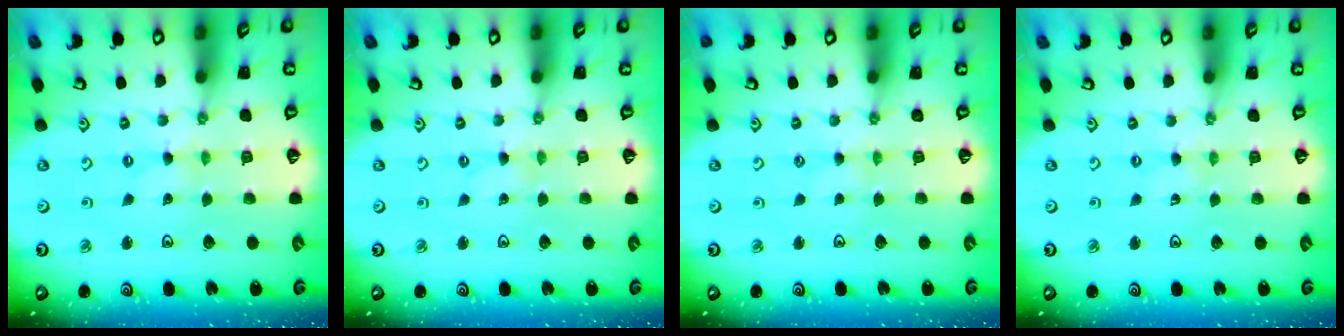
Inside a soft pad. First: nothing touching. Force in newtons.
{"total": 0.6, "press": 0.6, "slide": 0.2}
{"total": 0.7, "press": 0.6, "slide": 0.2}
{"total": 0.0}